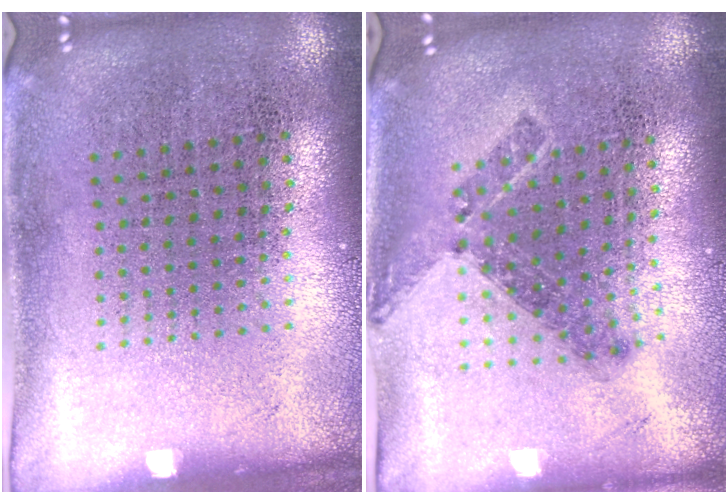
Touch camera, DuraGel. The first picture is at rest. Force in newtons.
{"total": 0.8, "press": 0.7, "slide": 0.5}